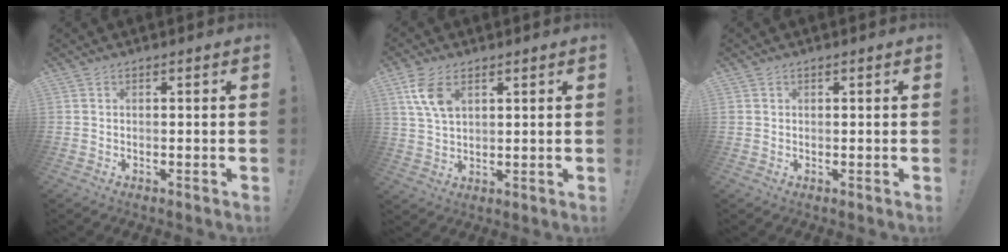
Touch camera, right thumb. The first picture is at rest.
{"total": 8.3, "force": [3.8, 4.6, 5.8], "torque": [-0.115, -0.013, 0.072]}
{"total": 1.0, "force": [0.5, 0.8, -0.4], "torque": [0.005, 0.004, 0.011]}